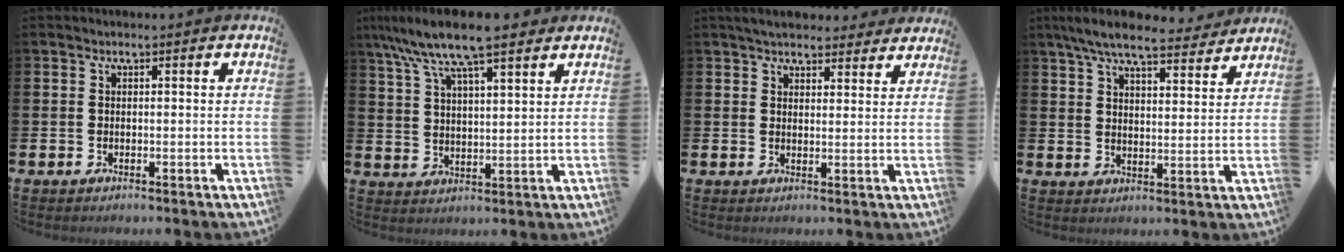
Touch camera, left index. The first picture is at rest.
{"total": 10.3, "force": [8.7, 1.9, 5.1], "torque": [-0.119, -0.024, 0.158]}
{"total": 4.7, "force": [4.4, 1.3, 0.7], "torque": [-0.019, -0.019, 0.080]}
{"total": 7.9, "force": [7.2, 1.5, 2.9], "torque": [-0.065, -0.038, 0.126]}